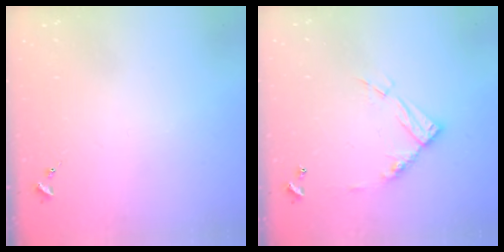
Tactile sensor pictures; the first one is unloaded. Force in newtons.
{"total": 12.2, "press": 12.1, "slide": 0.9}